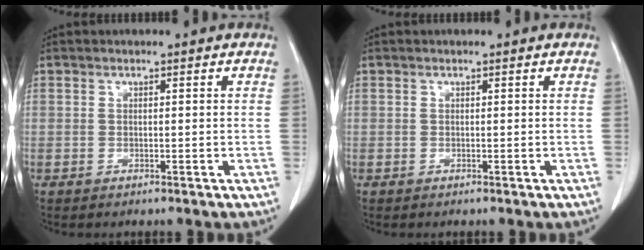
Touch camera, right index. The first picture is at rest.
{"total": 0.0}